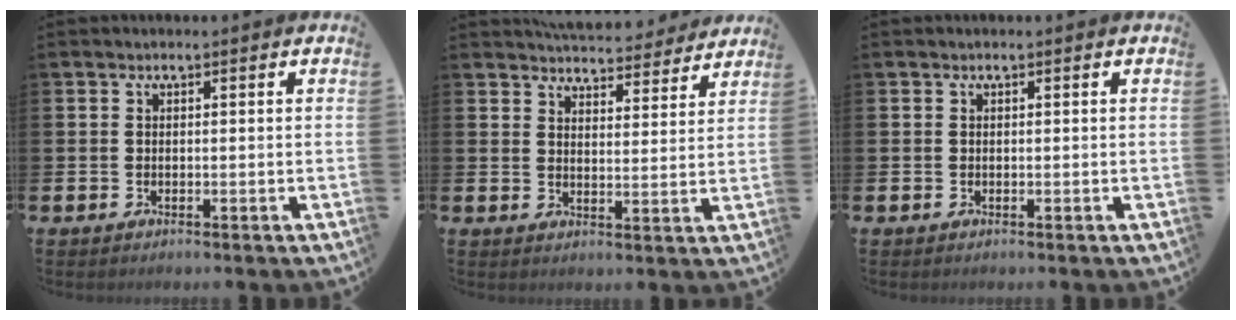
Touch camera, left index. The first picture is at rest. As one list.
[{"total": 5.5, "force": [5.4, 0.9, 0.3], "torque": [-0.017, -0.040, 0.097]}, {"total": 0.0}]